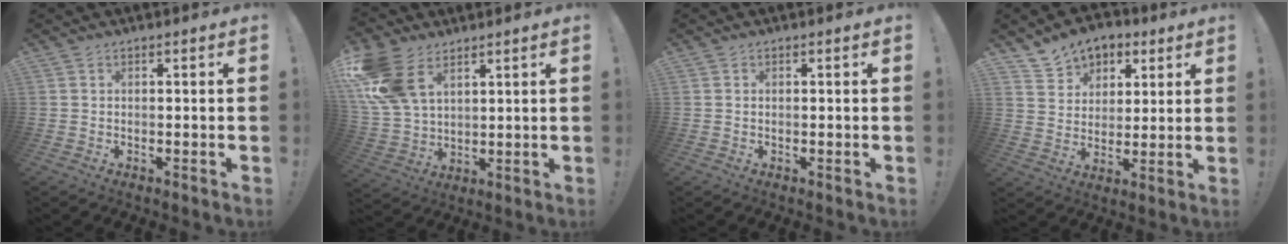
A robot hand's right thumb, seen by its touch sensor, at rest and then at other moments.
{"total": 15.5, "force": [7.7, 10.1, 9.0], "torque": [-0.186, -0.029, 0.151]}
{"total": 0.0}
{"total": 9.6, "force": [6.0, 7.1, 2.2], "torque": [-0.030, -0.041, 0.117]}